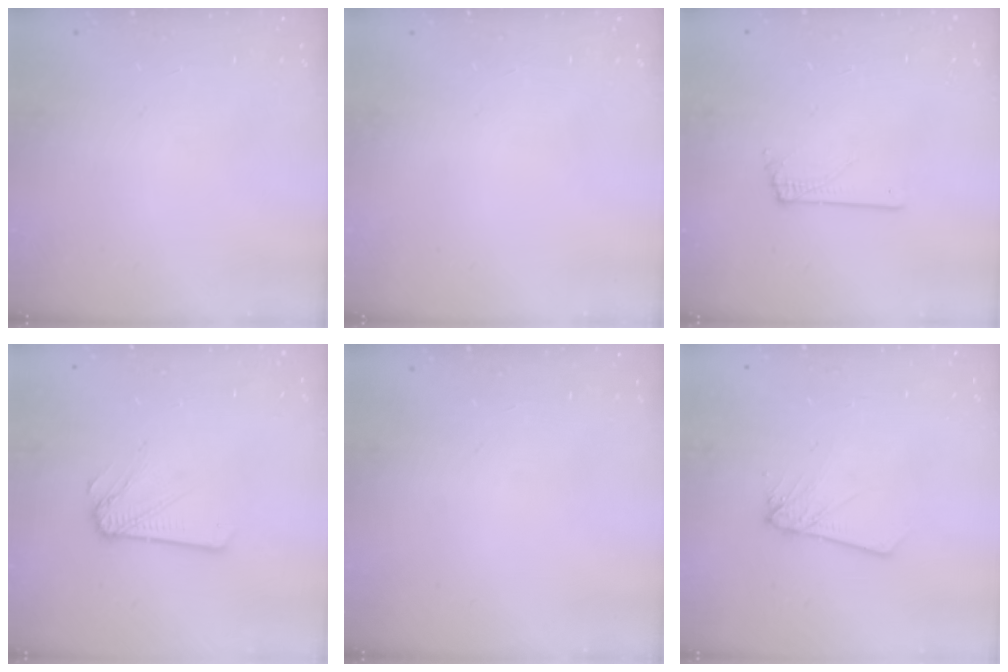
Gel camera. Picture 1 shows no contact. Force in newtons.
{"total": 0.0}
{"total": 0.6, "press": 0.6, "slide": 0.1}
{"total": 2.5, "press": 2.5, "slide": 0.1}
{"total": 0.0}
{"total": 3.1, "press": 3.0, "slide": 0.3}